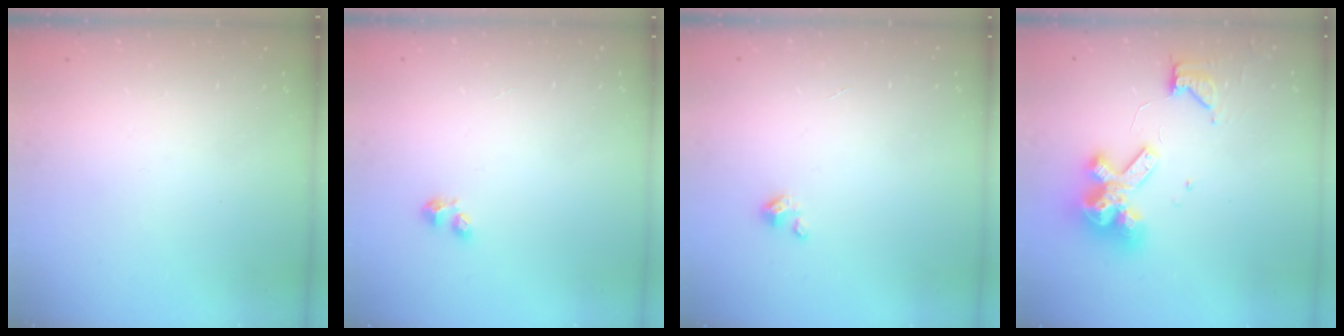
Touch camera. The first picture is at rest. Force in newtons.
{"total": 2.9, "press": 2.8, "slide": 0.6}
{"total": 2.0, "press": 1.9, "slide": 0.3}
{"total": 12.3, "press": 12.2, "slide": 1.4}